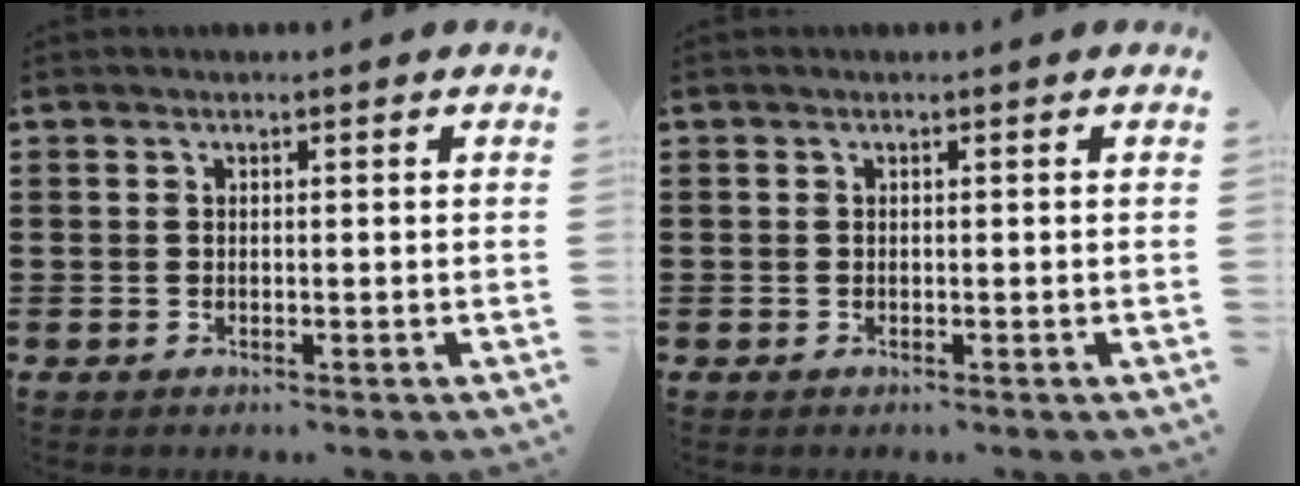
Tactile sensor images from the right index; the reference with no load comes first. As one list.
[{"total": 0.0}]